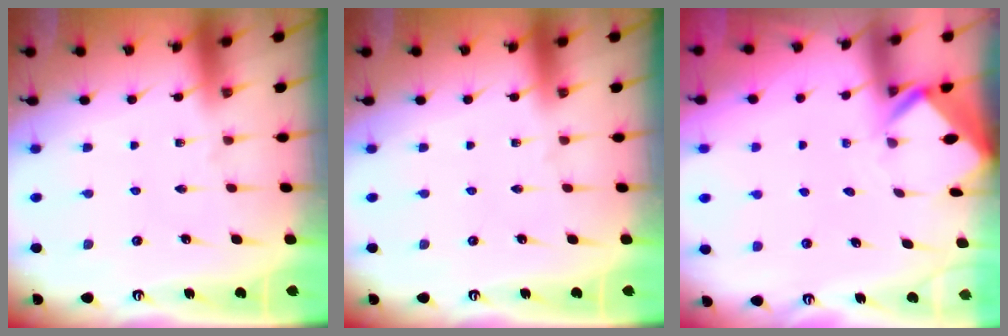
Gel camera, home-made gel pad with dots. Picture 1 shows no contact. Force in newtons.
{"total": 0.0}
{"total": 2.8, "press": 2.8, "slide": 0.2}